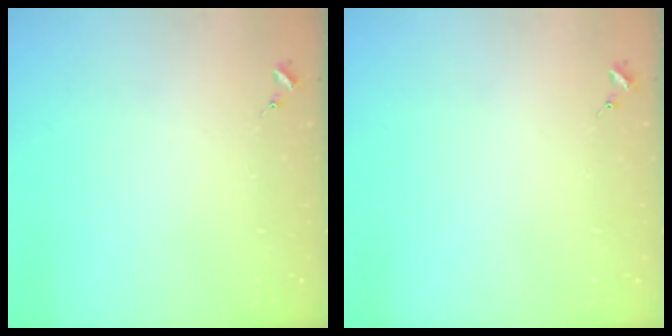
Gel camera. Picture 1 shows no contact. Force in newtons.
{"total": 0.0}